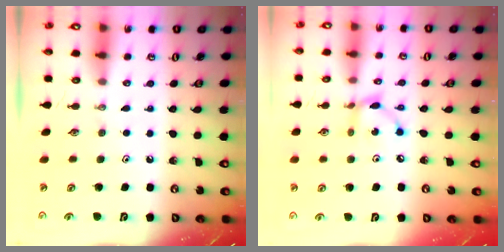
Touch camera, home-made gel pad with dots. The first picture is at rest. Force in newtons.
{"total": 6.7, "press": 6.7, "slide": 0.2}